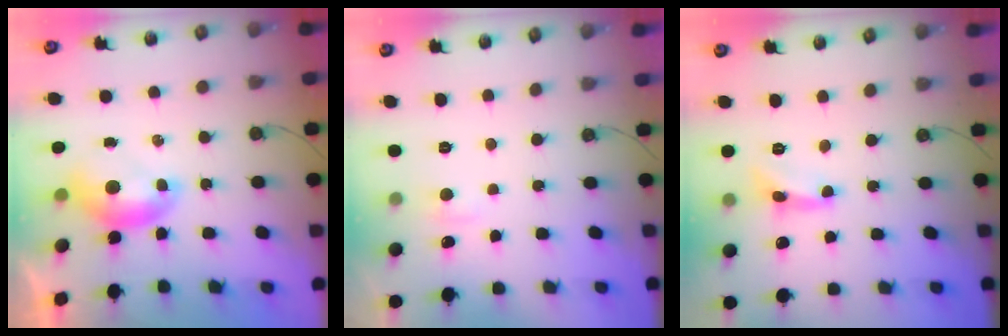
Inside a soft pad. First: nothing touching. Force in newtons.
{"total": 2.1, "press": 2.0, "slide": 0.5}
{"total": 1.4, "press": 1.3, "slide": 0.3}